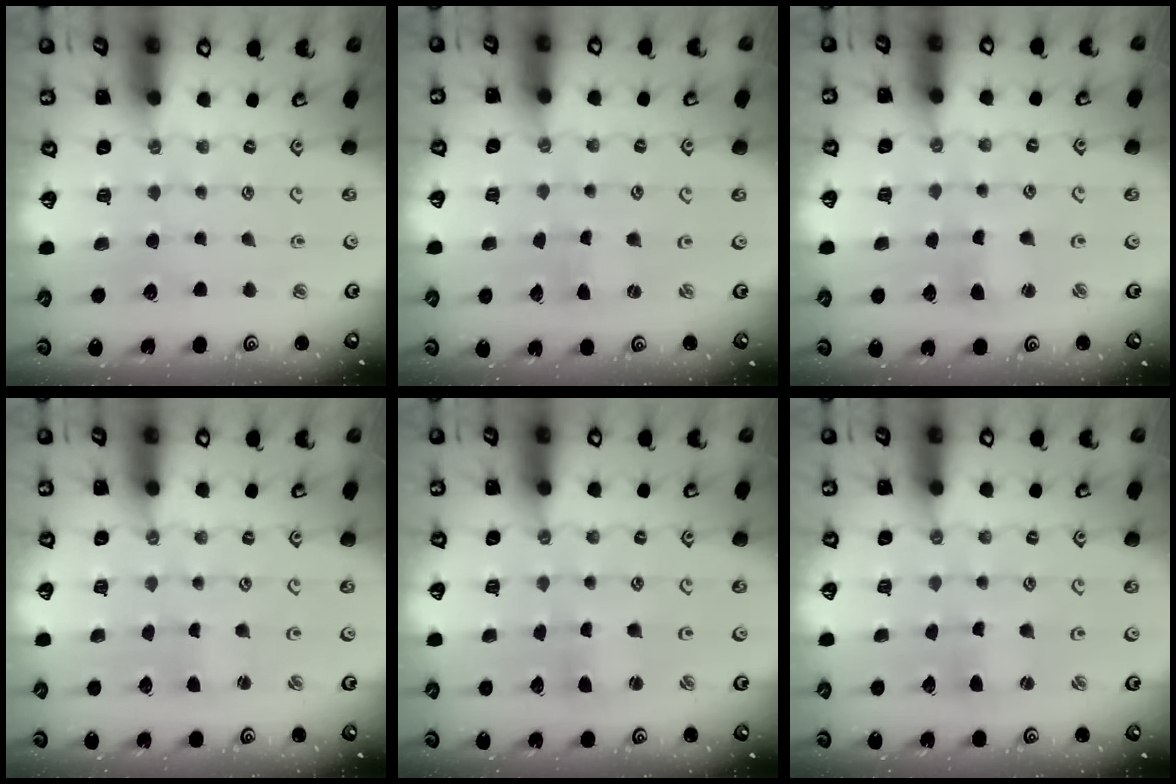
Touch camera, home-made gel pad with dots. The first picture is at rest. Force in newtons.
{"total": 0.0}
{"total": 2.6, "press": 2.5, "slide": 0.3}
{"total": 0.9, "press": 0.9, "slide": 0.1}
{"total": 1.7, "press": 1.6, "slide": 0.4}
{"total": 1.3, "press": 1.2, "slide": 0.2}